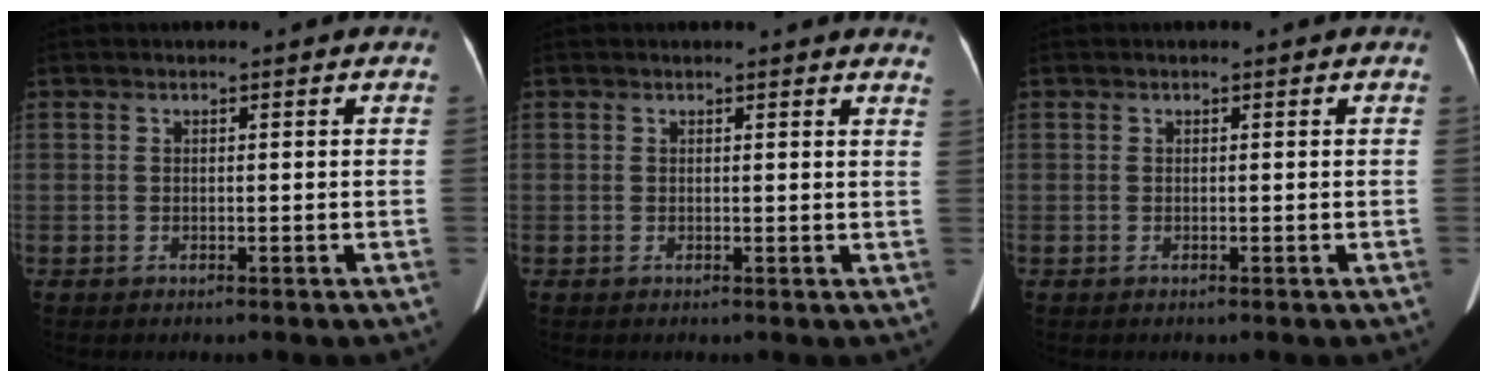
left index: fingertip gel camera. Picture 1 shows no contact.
{"total": 5.9, "force": [5.7, 0.4, 1.3], "torque": [0.002, -0.035, 0.029]}
{"total": 0.0}